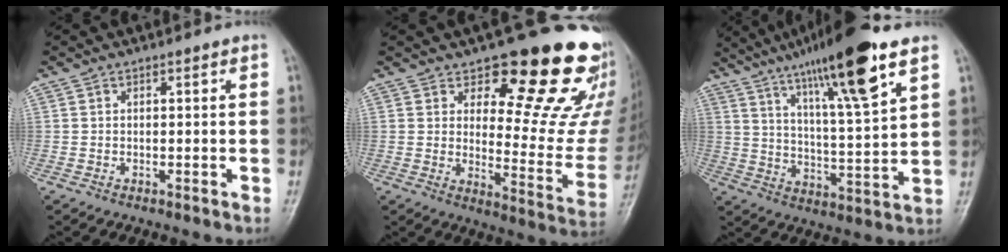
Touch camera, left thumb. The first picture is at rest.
{"total": 21.4, "force": [15.5, 7.3, 12.8], "torque": [-0.113, -0.120, 0.197]}
{"total": 19.0, "force": [11.9, 2.3, 14.7], "torque": [-0.232, -0.046, 0.198]}